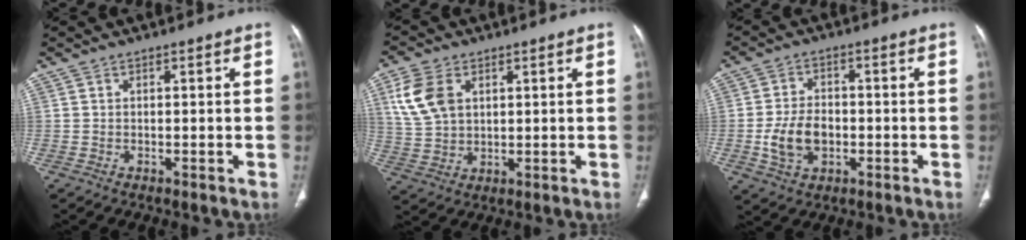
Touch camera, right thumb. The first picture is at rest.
{"total": 9.6, "force": [3.3, 6.6, 6.1], "torque": [-0.121, -0.004, 0.073]}
{"total": 8.4, "force": [-1.9, 5.7, 5.8], "torque": [-0.103, 0.014, -0.033]}